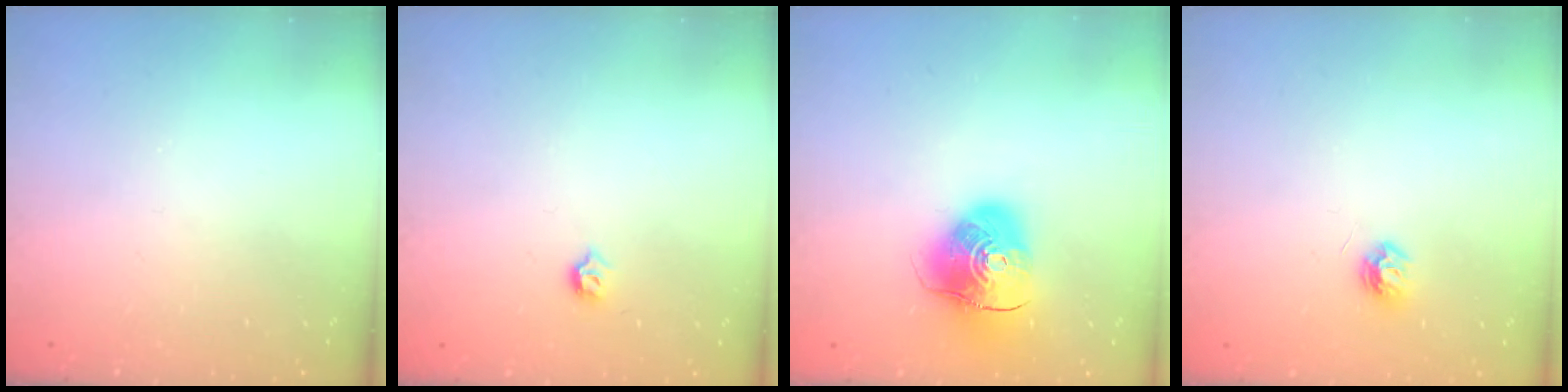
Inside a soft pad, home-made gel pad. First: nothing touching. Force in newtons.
{"total": 3.4, "press": 3.3, "slide": 0.6}
{"total": 10.8, "press": 10.6, "slide": 1.7}
{"total": 5.7, "press": 5.6, "slide": 0.7}